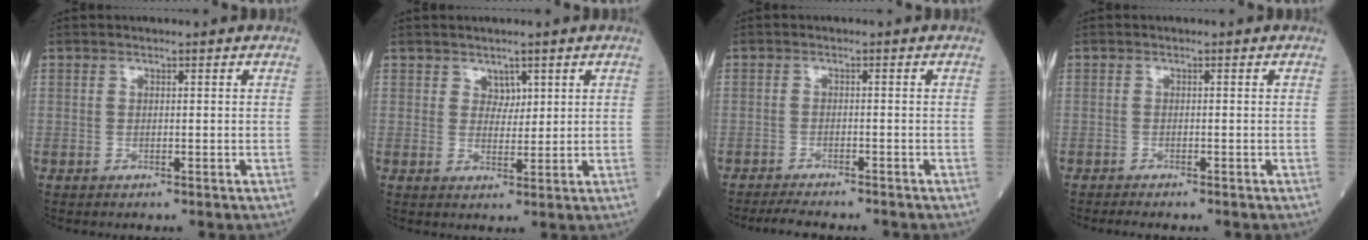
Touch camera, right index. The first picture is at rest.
{"total": 2.4, "force": [1.5, 1.5, 1.1], "torque": [-0.013, -0.001, 0.028]}
{"total": 5.9, "force": [-5.3, 0.7, 2.3], "torque": [-0.036, -0.013, -0.079]}
{"total": 3.0, "force": [-2.6, 0.4, 1.4], "torque": [-0.022, -0.006, -0.030]}